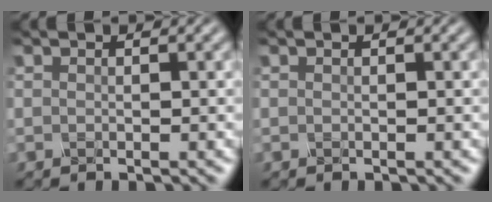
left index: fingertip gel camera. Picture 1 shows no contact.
{"total": 0.0}